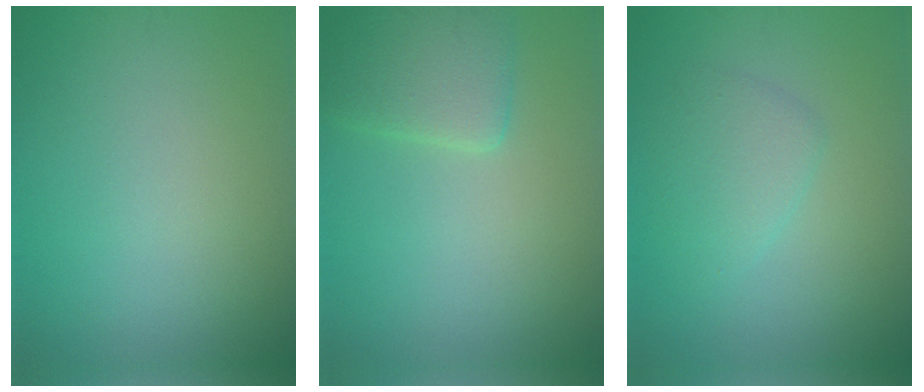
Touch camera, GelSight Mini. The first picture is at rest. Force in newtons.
{"total": 3.5, "press": 3.5, "slide": 0.6}
{"total": 2.3, "press": 2.3, "slide": 0.1}